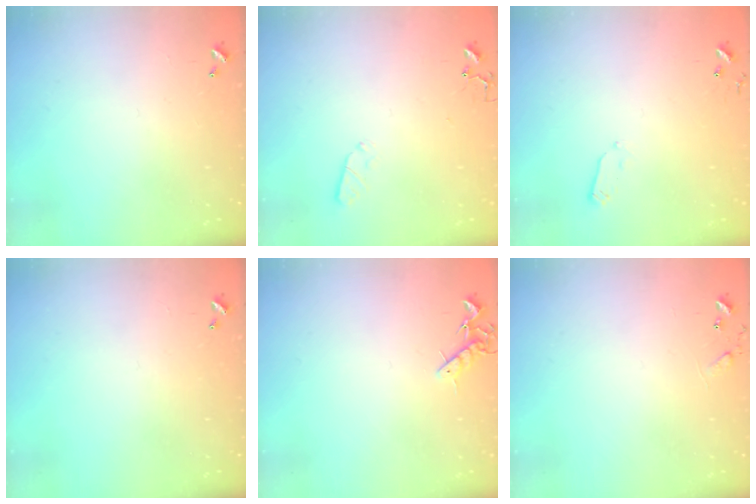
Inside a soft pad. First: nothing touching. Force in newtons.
{"total": 2.9, "press": 2.8, "slide": 0.5}
{"total": 3.7, "press": 3.6, "slide": 0.8}
{"total": 0.0}
{"total": 7.4, "press": 7.4, "slide": 0.9}
{"total": 8.0, "press": 8.0, "slide": 0.4}